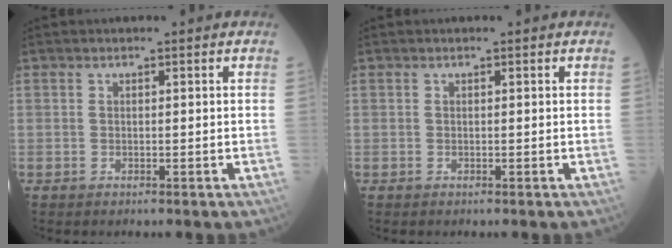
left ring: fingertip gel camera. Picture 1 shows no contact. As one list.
[{"total": 0.0}]